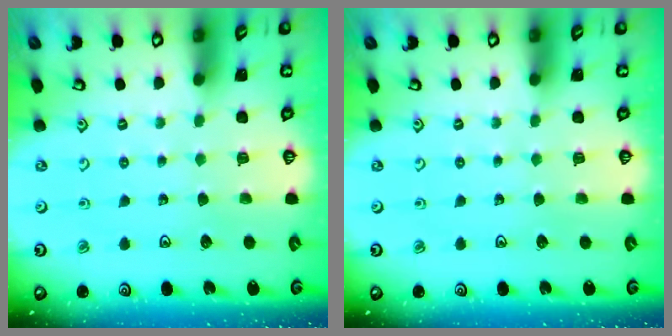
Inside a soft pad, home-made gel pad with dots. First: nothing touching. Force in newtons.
{"total": 0.0}